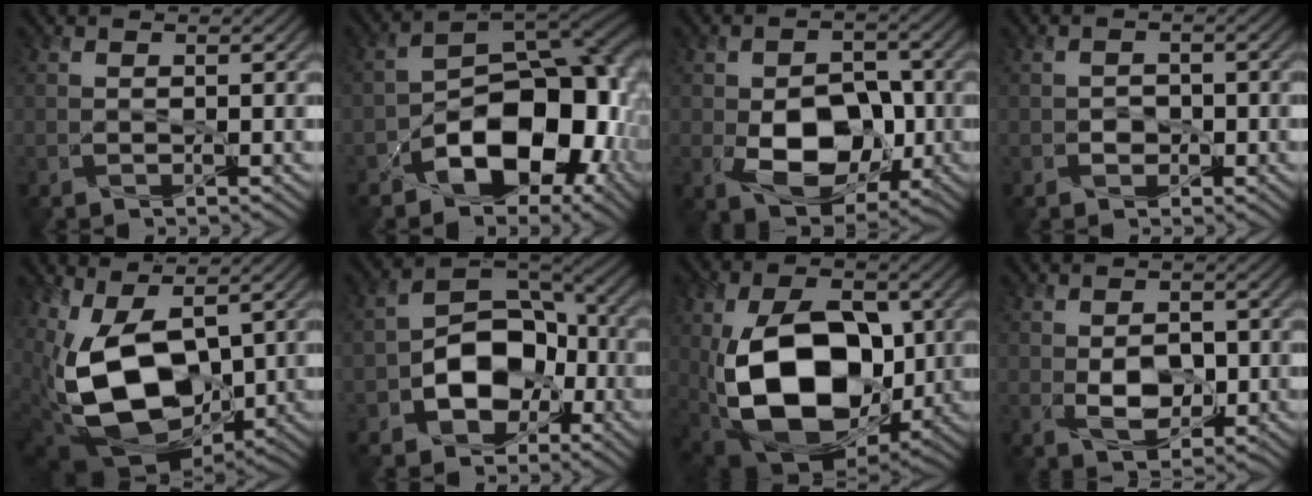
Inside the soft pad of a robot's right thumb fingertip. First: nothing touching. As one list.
[{"total": 13.2, "force": [-5.7, 7.4, 9.3], "torque": [-0.124, -0.027, -0.096]}, {"total": 9.7, "force": [-2.4, 6.0, 7.2], "torque": [-0.122, -0.014, -0.035]}, {"total": 0.7, "force": [-0.6, 0.4, 0.2], "torque": [0.005, -0.001, -0.014]}, {"total": 16.1, "force": [0.6, 9.1, 13.2], "torque": [-0.269, -0.033, 0.015]}, {"total": 10.8, "force": [-3.3, 7.0, 7.5], "torque": [-0.128, -0.019, -0.060]}, {"total": 17.3, "force": [-1.4, 10.5, 13.7], "torque": [-0.262, -0.032, -0.013]}, {"total": 4.1, "force": [-0.5, 2.3, 3.3], "torque": [-0.063, -0.007, -0.008]}]